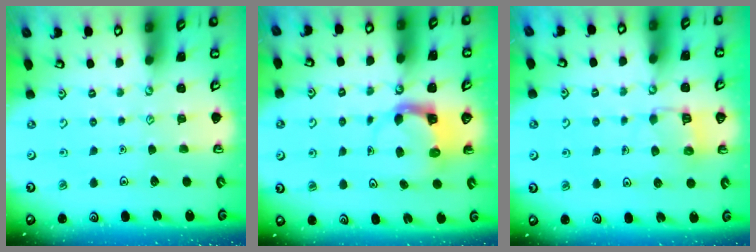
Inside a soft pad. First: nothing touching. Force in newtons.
{"total": 4.0, "press": 3.9, "slide": 0.4}
{"total": 6.3, "press": 6.3, "slide": 0.5}